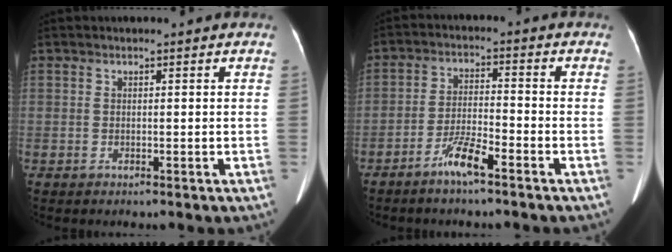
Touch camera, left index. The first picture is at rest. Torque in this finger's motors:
{"motor_torque": [-0.01, -0.01, 0.07, 0.01]}